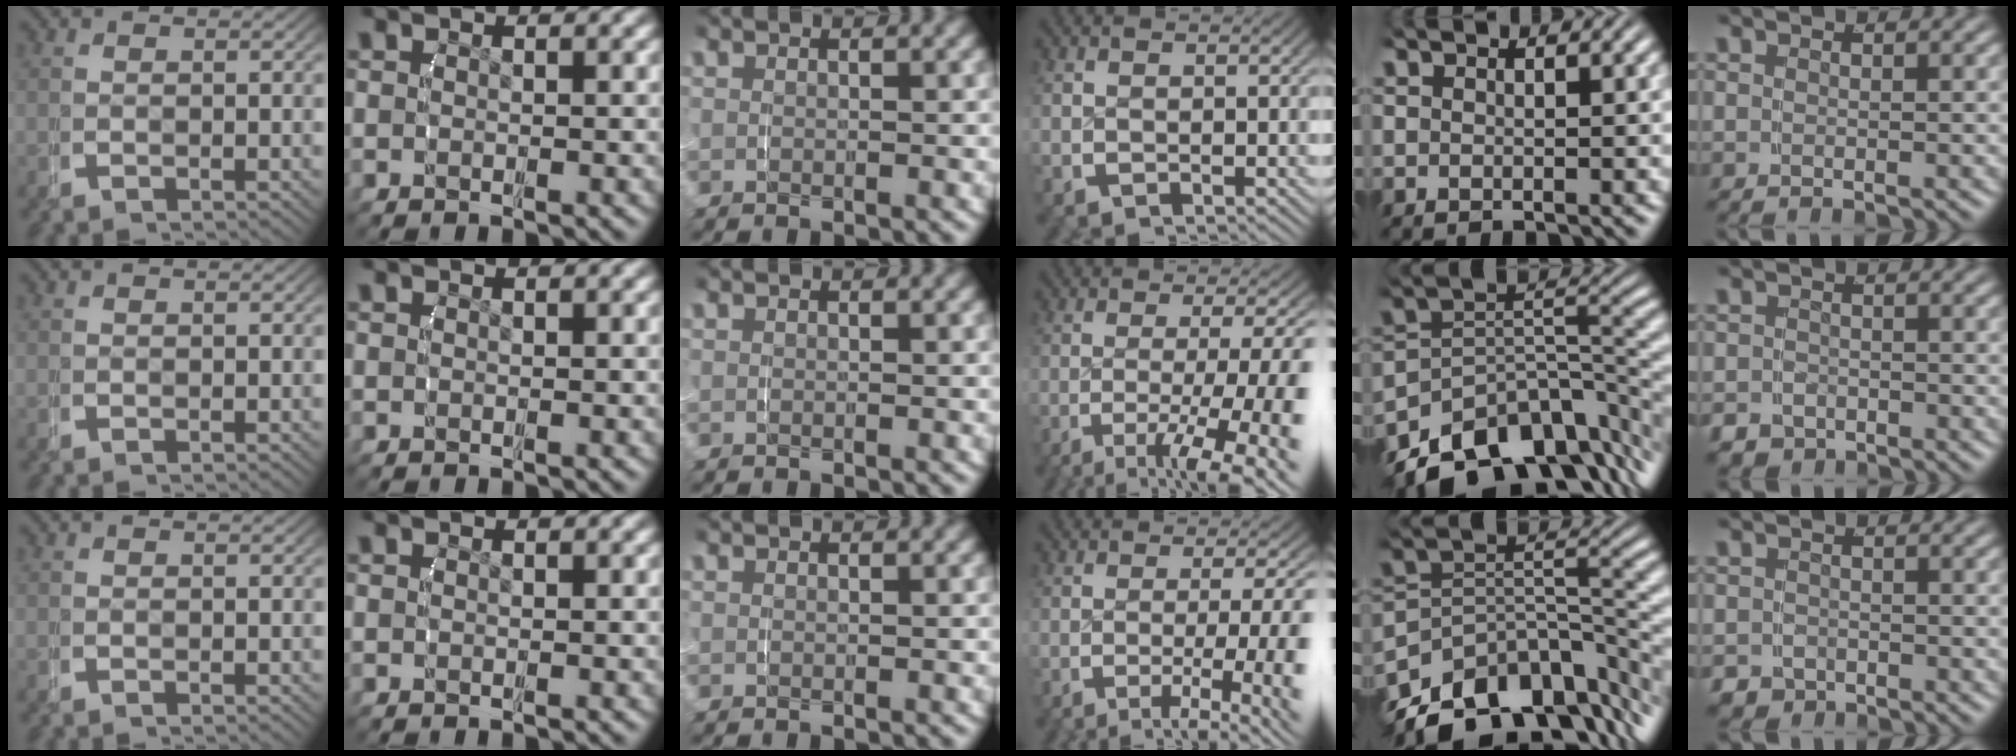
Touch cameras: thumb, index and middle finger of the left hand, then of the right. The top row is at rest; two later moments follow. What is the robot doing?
{"motion": "grasp_and_lifting", "object": "router"}